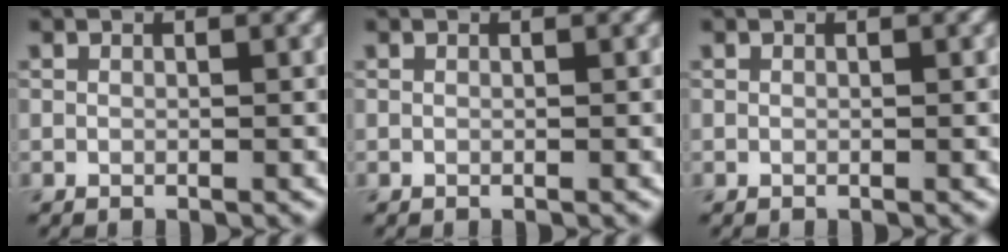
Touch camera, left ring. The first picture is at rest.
{"total": 0.0}
{"total": 0.0}